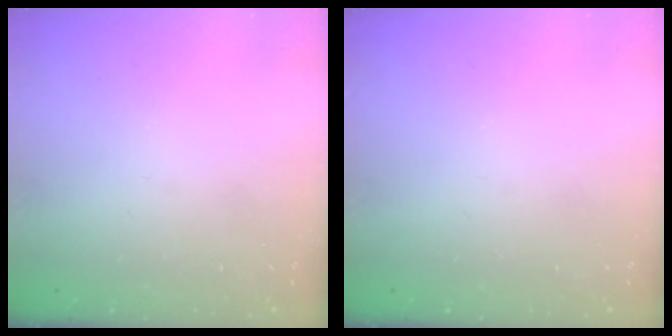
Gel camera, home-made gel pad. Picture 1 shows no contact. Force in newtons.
{"total": 0.0}